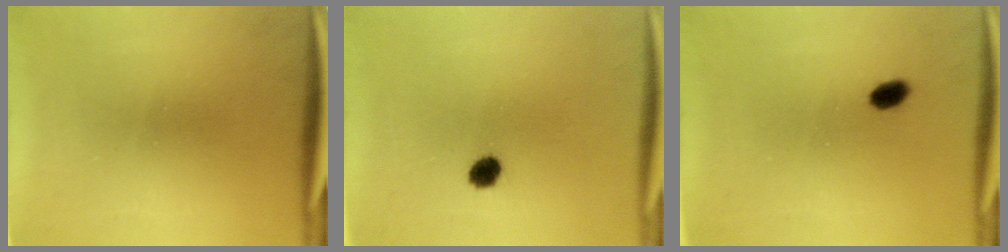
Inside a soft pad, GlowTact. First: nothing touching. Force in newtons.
{"total": 2.9}
{"total": 2.4}